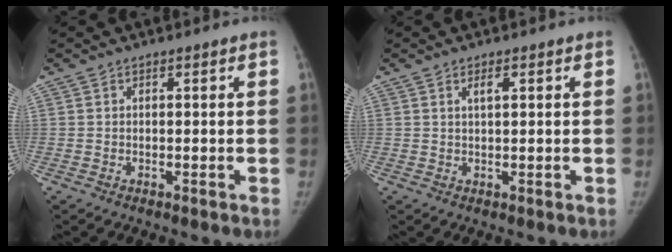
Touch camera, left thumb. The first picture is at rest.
{"total": 1.6, "force": [0.8, 0.4, 1.3], "torque": [-0.022, 0.000, 0.014]}